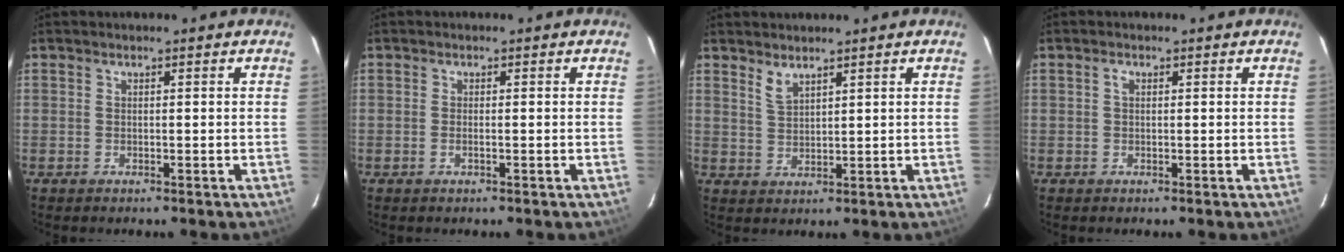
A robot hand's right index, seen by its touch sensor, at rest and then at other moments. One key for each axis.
{"total": 0.9, "fx": -0.3, "fy": 0.1, "fz": 0.9, "tx": -0.018, "ty": 0.001, "tz": -0.006}
{"total": 2.7, "fx": 2.3, "fy": 0.6, "fz": 1.3, "tx": -0.024, "ty": 0.001, "tz": 0.046}
{"total": 0.9, "fx": 0.2, "fy": 0.6, "fz": 0.6, "tx": -0.012, "ty": 0.005, "tz": 0.002}